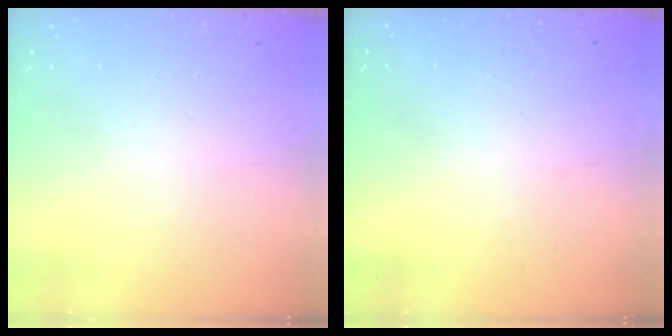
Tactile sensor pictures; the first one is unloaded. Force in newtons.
{"total": 4.7, "press": 4.7, "slide": 0.3}